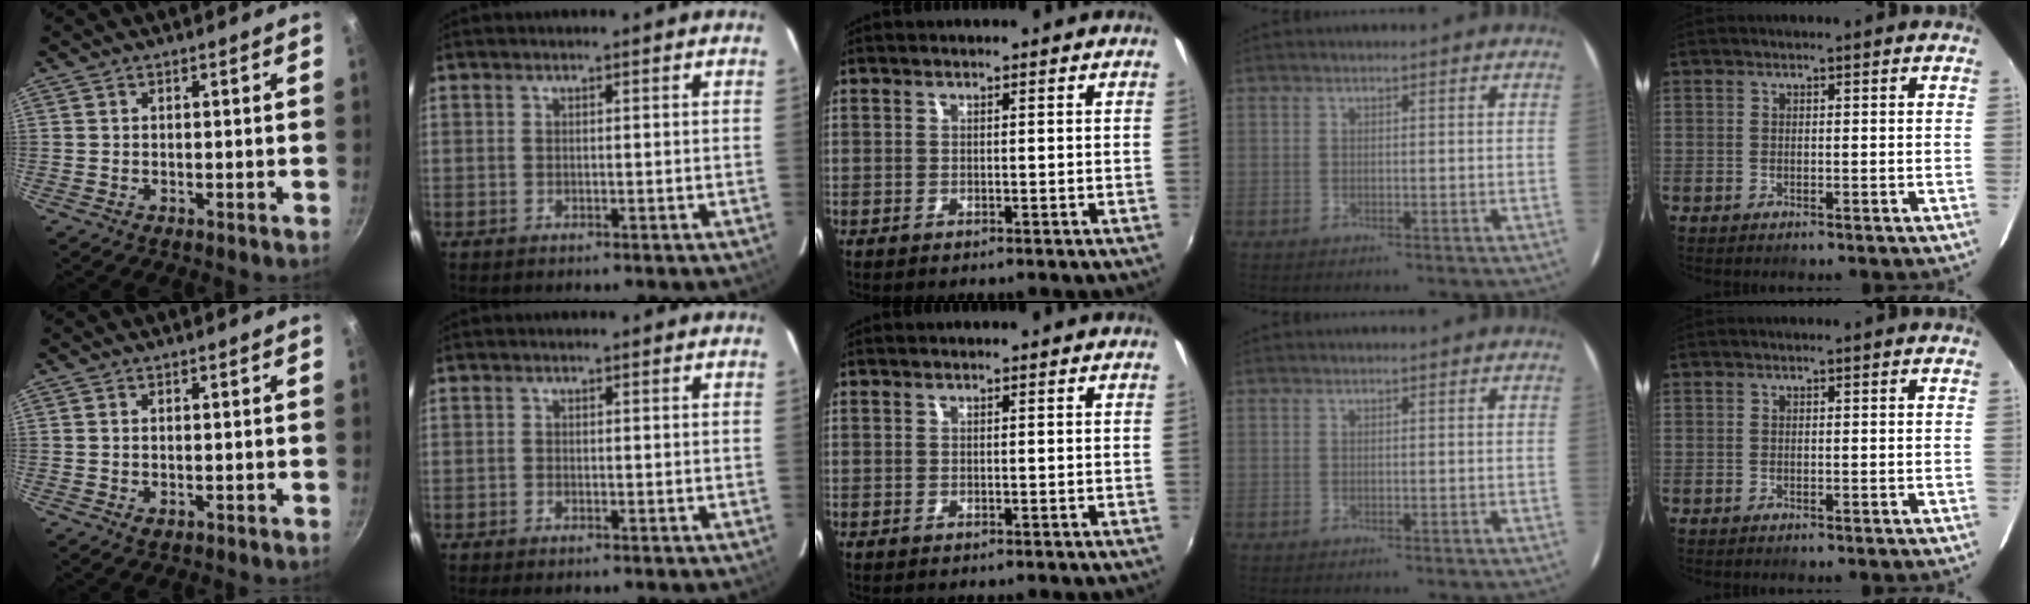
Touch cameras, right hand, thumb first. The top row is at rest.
{"thumb": {"total": 1.2, "force": [-0.1, 0.7, 0.9], "torque": [-0.015, -0.002, -0.002]}, "index": {"total": 0.7, "force": [-0.6, 0.3, 0.3], "torque": [-0.008, -0.002, -0.014]}}